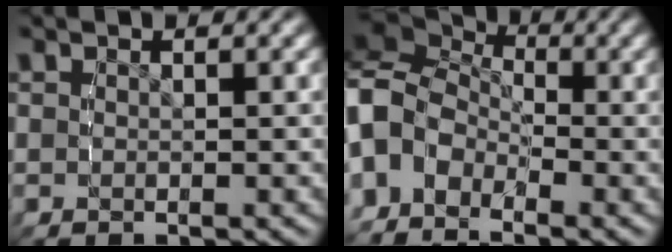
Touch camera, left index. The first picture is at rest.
{"total": 9.1, "force": [-0.8, 7.9, 4.5], "torque": [-0.124, -0.025, -0.028]}